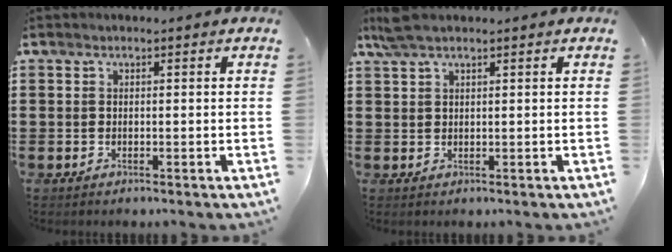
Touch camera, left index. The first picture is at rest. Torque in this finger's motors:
{"motor_torque": [1.29, -0.85, 0.37, 0.09]}